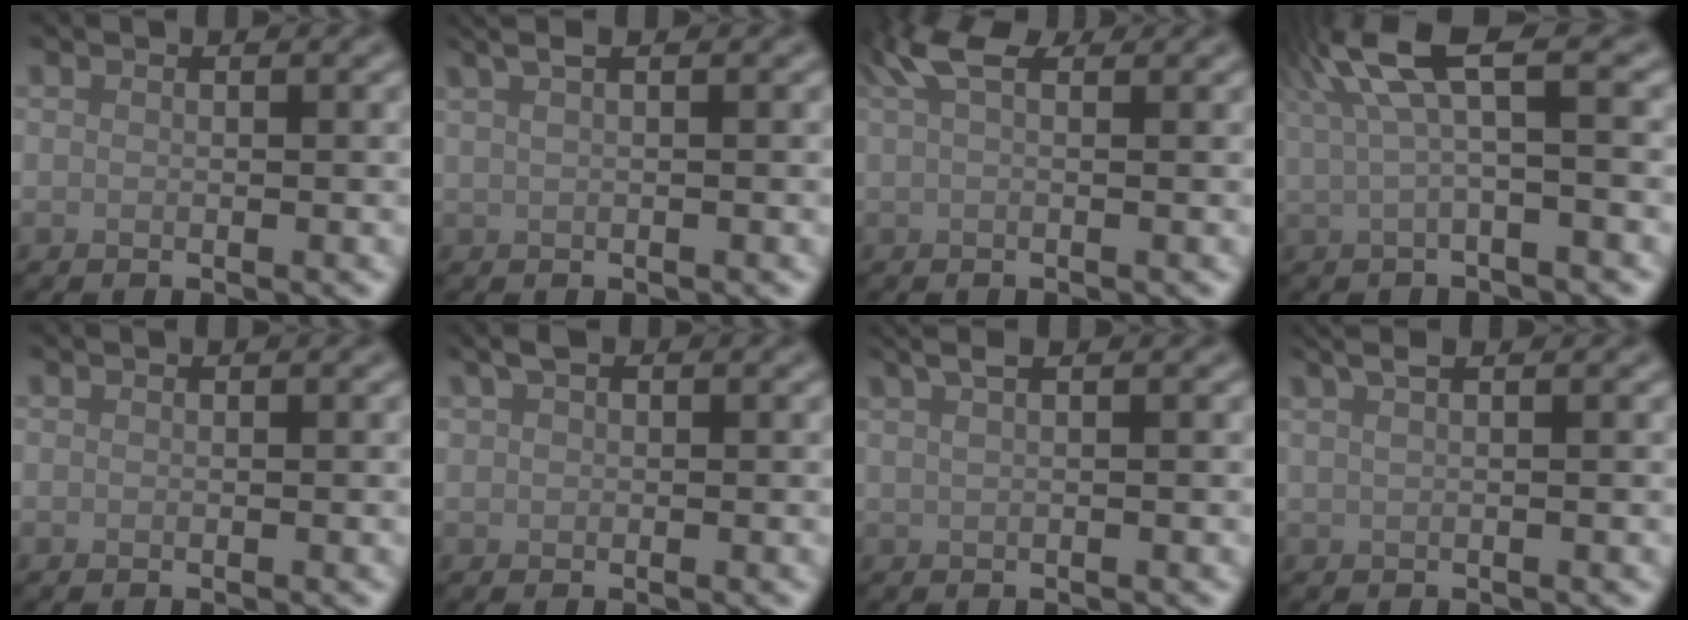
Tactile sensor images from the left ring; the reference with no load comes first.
{"total": 2.9, "force": [1.7, 1.1, 2.1], "torque": [-0.031, 0.009, 0.011]}
{"total": 3.7, "force": [2.1, 1.3, 2.8], "torque": [-0.056, 0.015, 0.033]}
{"total": 5.3, "force": [2.3, 0.9, 4.7], "torque": [-0.094, 0.015, 0.038]}
{"total": 0.0}
{"total": 1.7, "force": [0.8, 1.1, 1.0], "torque": [-0.017, 0.005, 0.011]}
{"total": 3.0, "force": [1.8, 1.2, 2.1], "torque": [-0.029, 0.011, 0.009]}
{"total": 3.4, "force": [2.1, 1.4, 2.3], "torque": [-0.029, 0.018, 0.011]}